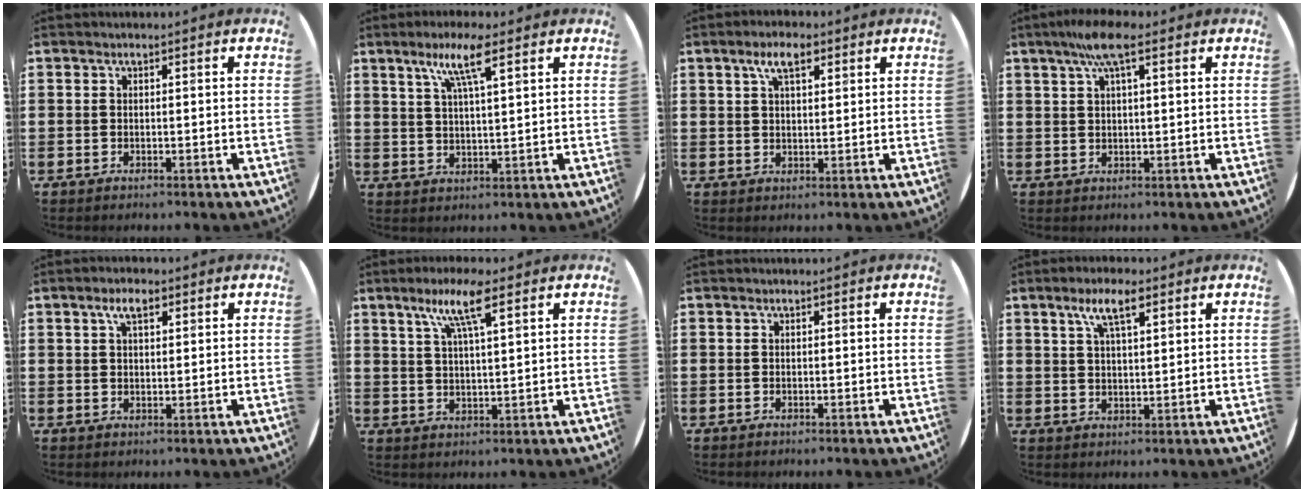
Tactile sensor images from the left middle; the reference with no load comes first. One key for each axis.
{"total": 6.7, "fx": 4.3, "fy": 1.0, "fz": 5.1, "tx": -0.095, "ty": 0.000, "tz": 0.068}
{"total": 4.6, "fx": 2.8, "fy": 1.8, "fz": 3.2, "tx": -0.061, "ty": 0.006, "tz": 0.047}
{"total": 5.6, "fx": 3.3, "fy": 1.4, "fz": 4.3, "tx": -0.091, "ty": 0.011, "tz": 0.057}
{"total": 3.2, "fx": 1.9, "fy": 1.4, "fz": 2.1, "tx": -0.038, "ty": 0.005, "tz": 0.032}
{"total": 7.2, "fx": 4.6, "fy": 1.2, "fz": 5.5, "tx": -0.110, "ty": 0.003, "tz": 0.075}
{"total": 0.0}
{"total": 5.7, "fx": 3.5, "fy": 1.6, "fz": 4.2, "tx": -0.076, "ty": 0.002, "tz": 0.056}